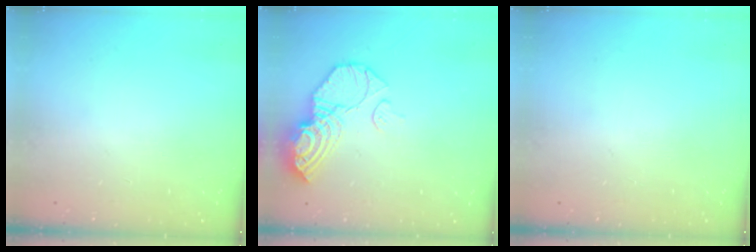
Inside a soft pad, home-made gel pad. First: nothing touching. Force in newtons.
{"total": 12.7, "press": 12.6, "slide": 1.9}
{"total": 0.0}